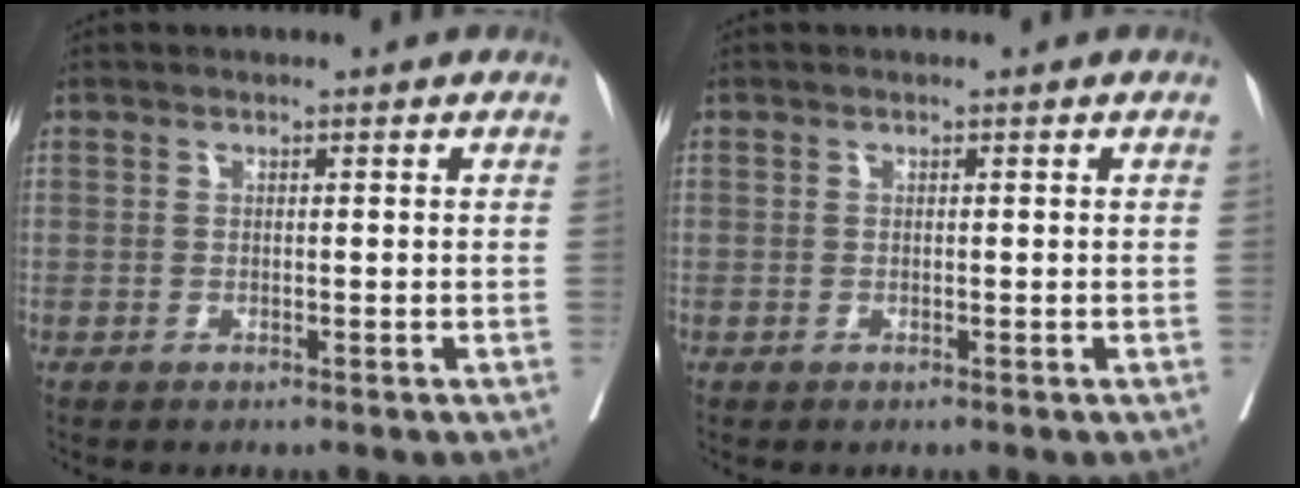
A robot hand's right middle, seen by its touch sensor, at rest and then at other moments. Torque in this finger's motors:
{"motor_torque": [0.00, 0.00, 0.00, -0.10]}